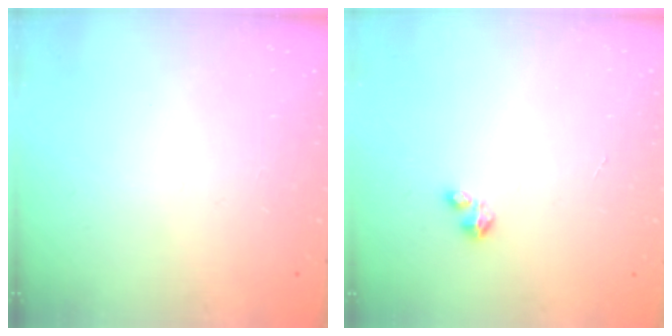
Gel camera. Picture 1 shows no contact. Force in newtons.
{"total": 1.7, "press": 1.7, "slide": 0.2}